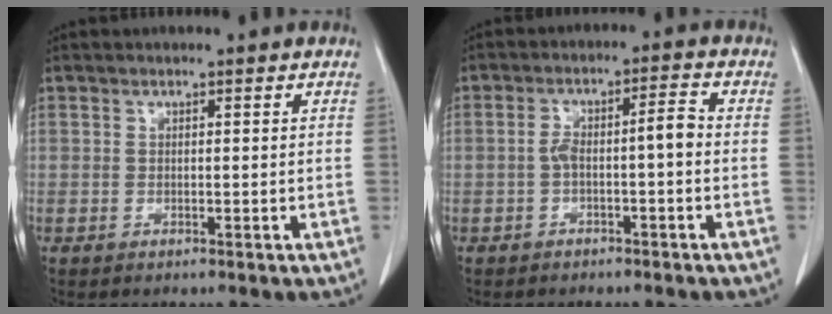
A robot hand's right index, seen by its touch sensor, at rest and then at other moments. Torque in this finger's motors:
{"motor_torque": [0.35, -0.20, 0.10, 0.05]}